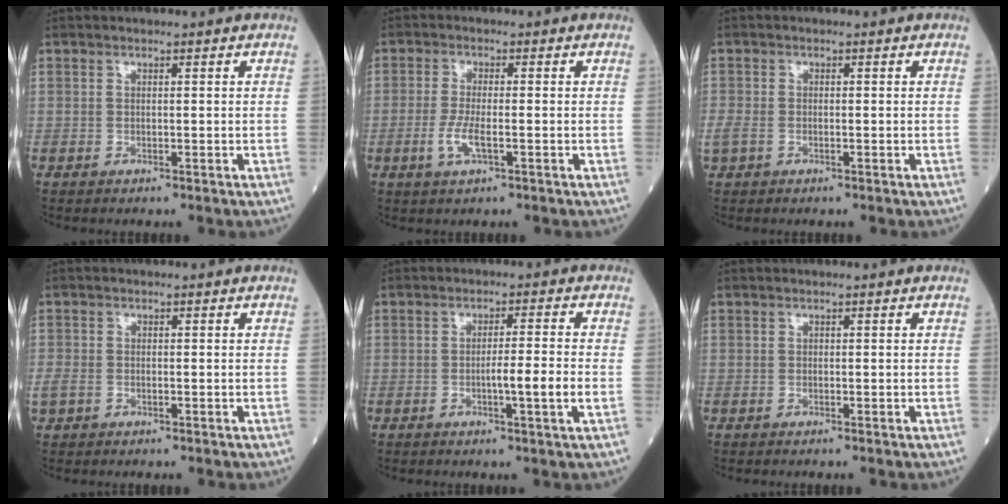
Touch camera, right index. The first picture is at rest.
{"total": 3.8, "force": [-1.2, 0.6, 3.5], "torque": [-0.080, -0.005, -0.024]}
{"total": 3.1, "force": [-1.1, 2.0, 2.1], "torque": [-0.067, 0.002, -0.016]}
{"total": 2.6, "force": [-1.0, 1.8, 1.6], "torque": [-0.054, 0.001, -0.015]}
{"total": 4.5, "force": [-1.1, -0.6, 4.3], "torque": [-0.066, -0.002, -0.017]}
{"total": 0.0}